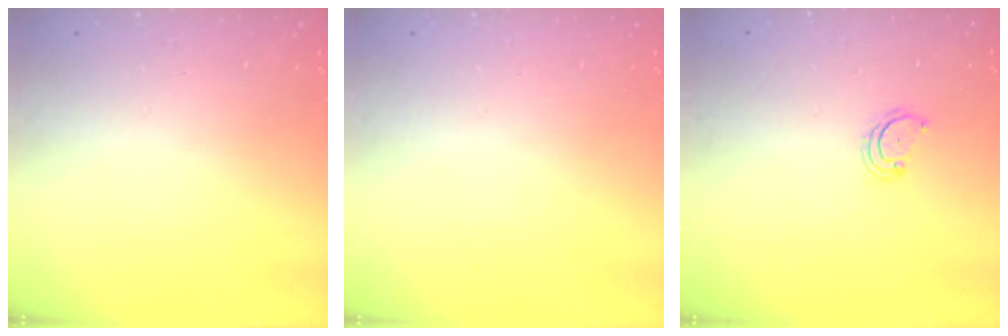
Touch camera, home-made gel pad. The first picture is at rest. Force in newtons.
{"total": 0.0}
{"total": 2.8, "press": 2.8, "slide": 0.3}